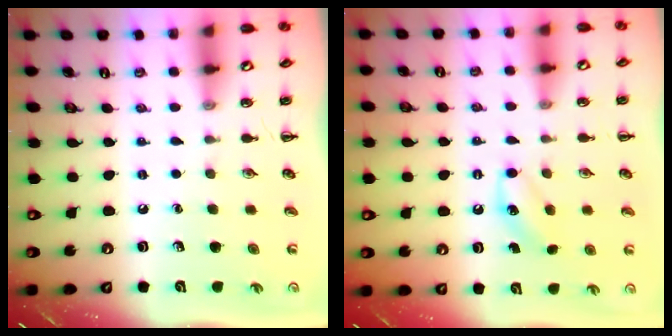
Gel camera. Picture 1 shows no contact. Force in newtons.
{"total": 6.5, "press": 6.2, "slide": 1.9}